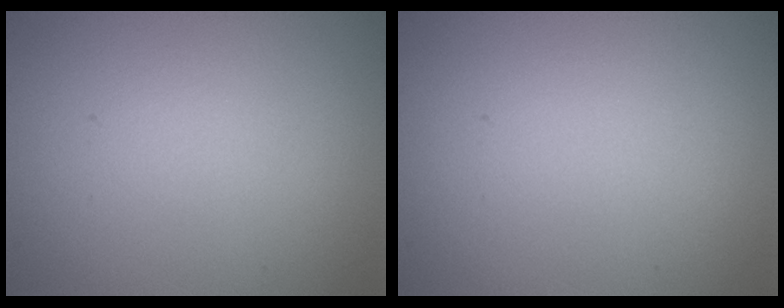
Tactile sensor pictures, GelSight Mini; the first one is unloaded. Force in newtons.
{"total": 0.0}